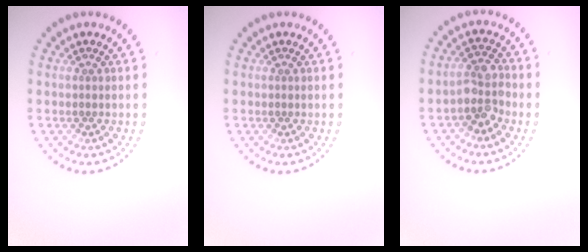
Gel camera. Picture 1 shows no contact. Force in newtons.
{"total": 0.0}
{"total": 2.9, "press": 2.6, "slide": 1.2}